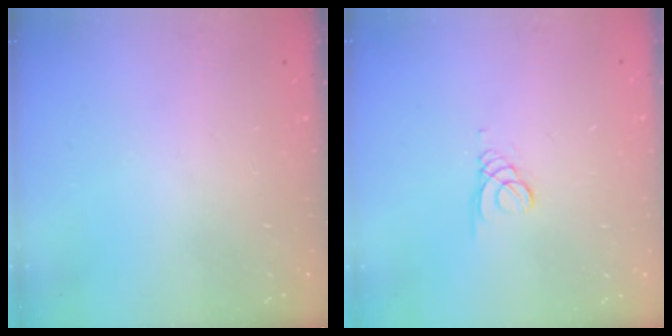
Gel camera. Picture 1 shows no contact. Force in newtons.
{"total": 1.5, "press": 1.5, "slide": 0.1}